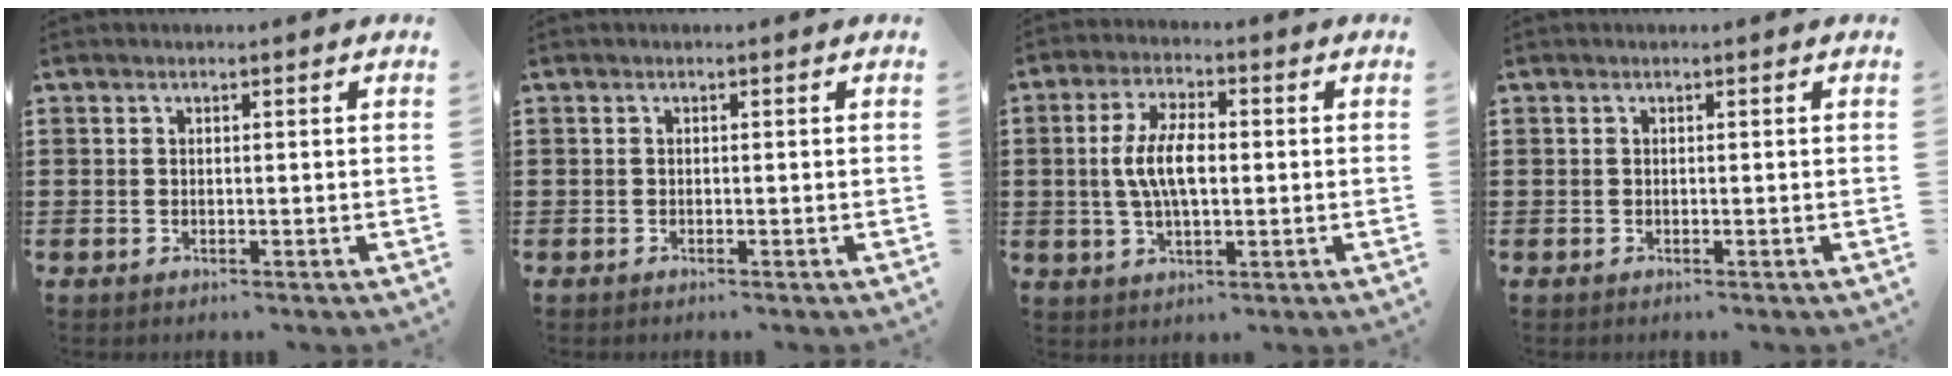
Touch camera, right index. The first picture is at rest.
{"total": 0.0}
{"total": 7.3, "force": [0.1, 3.0, 6.6], "torque": [-0.144, 0.003, -0.006]}
{"total": 0.0}